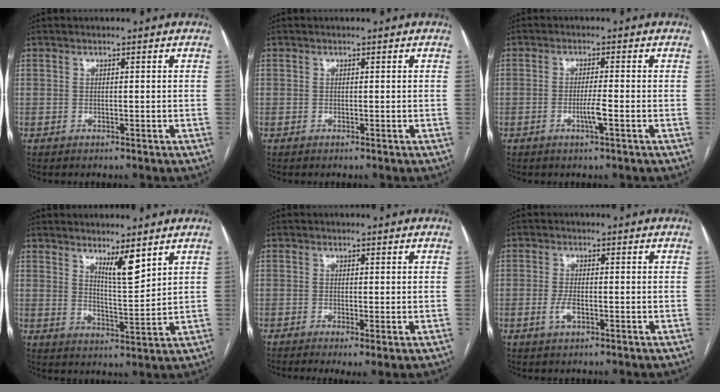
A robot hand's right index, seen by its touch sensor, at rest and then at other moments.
{"total": 0.0}
{"total": 2.8, "force": [-1.1, -0.2, 2.6], "torque": [-0.051, -0.004, -0.021]}
{"total": 5.5, "force": [3.8, 0.5, 4.0], "torque": [-0.069, -0.017, 0.067]}
{"total": 2.9, "force": [-1.3, 0.5, 2.6], "torque": [-0.037, -0.010, -0.020]}
{"total": 2.6, "force": [-0.9, 1.0, 2.2], "torque": [-0.049, 0.000, -0.018]}